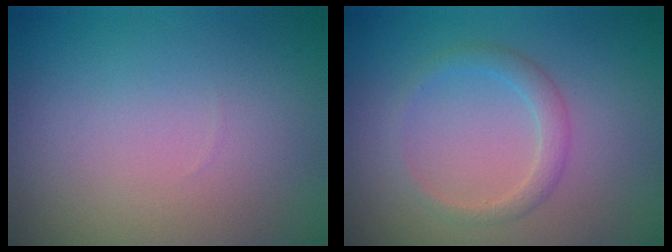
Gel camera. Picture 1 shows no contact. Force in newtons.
{"total": 1.8, "press": 1.8, "slide": 0.0}